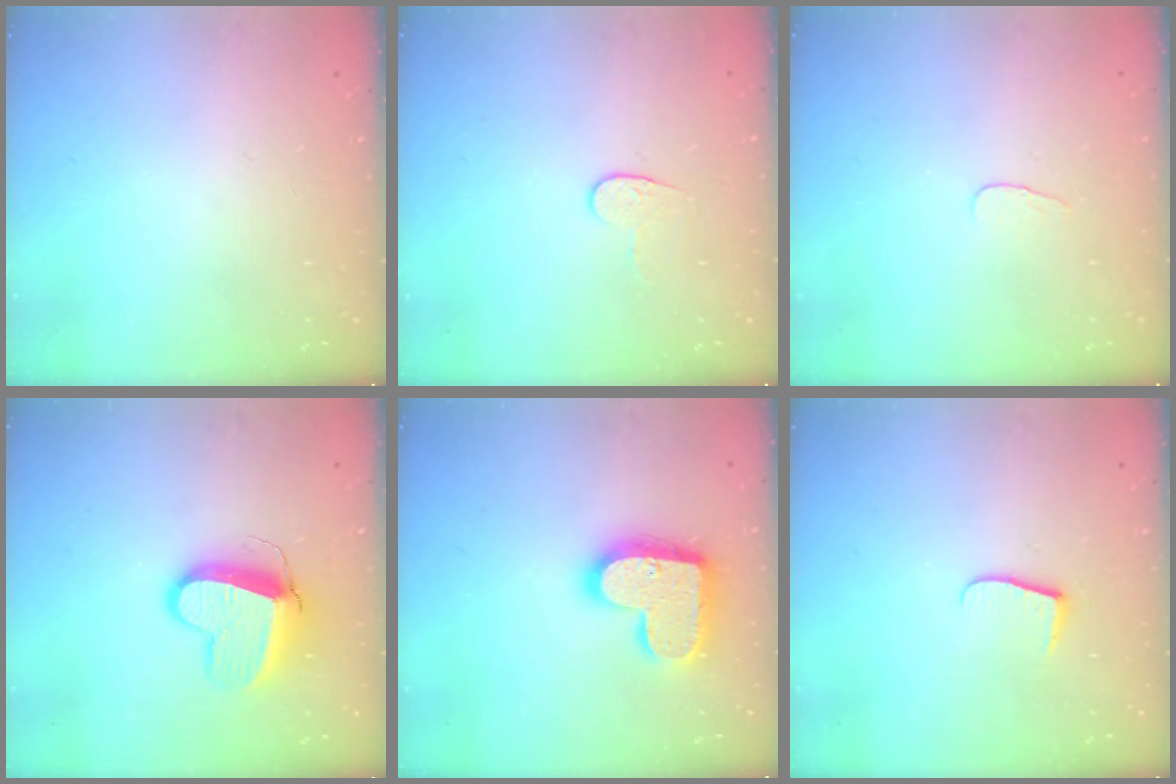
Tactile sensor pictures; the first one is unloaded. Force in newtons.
{"total": 6.0, "press": 6.0, "slide": 0.4}
{"total": 2.8, "press": 2.8, "slide": 0.3}
{"total": 11.5, "press": 11.4, "slide": 1.3}
{"total": 17.8, "press": 17.7, "slide": 1.1}
{"total": 6.5, "press": 6.5, "slide": 0.6}